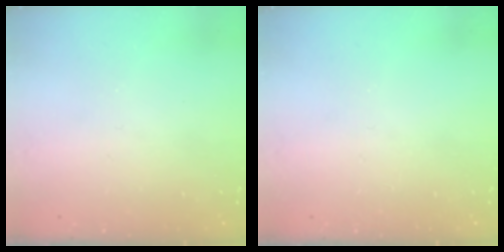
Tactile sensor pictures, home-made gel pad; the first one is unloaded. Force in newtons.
{"total": 0.0}